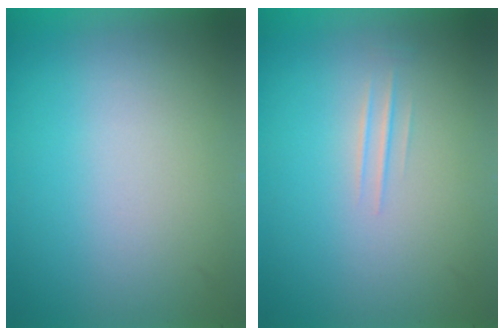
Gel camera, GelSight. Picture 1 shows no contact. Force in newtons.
{"total": 1.1}